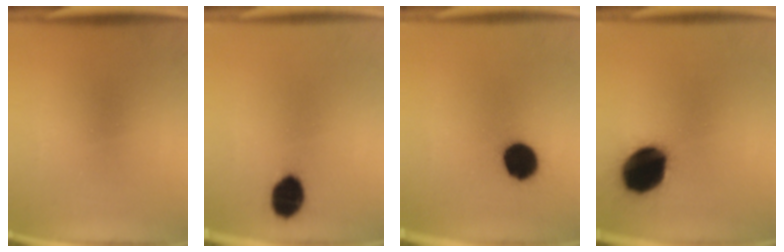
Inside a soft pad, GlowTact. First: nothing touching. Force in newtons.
{"total": 8.4}
{"total": 10.8}
{"total": 18.2}